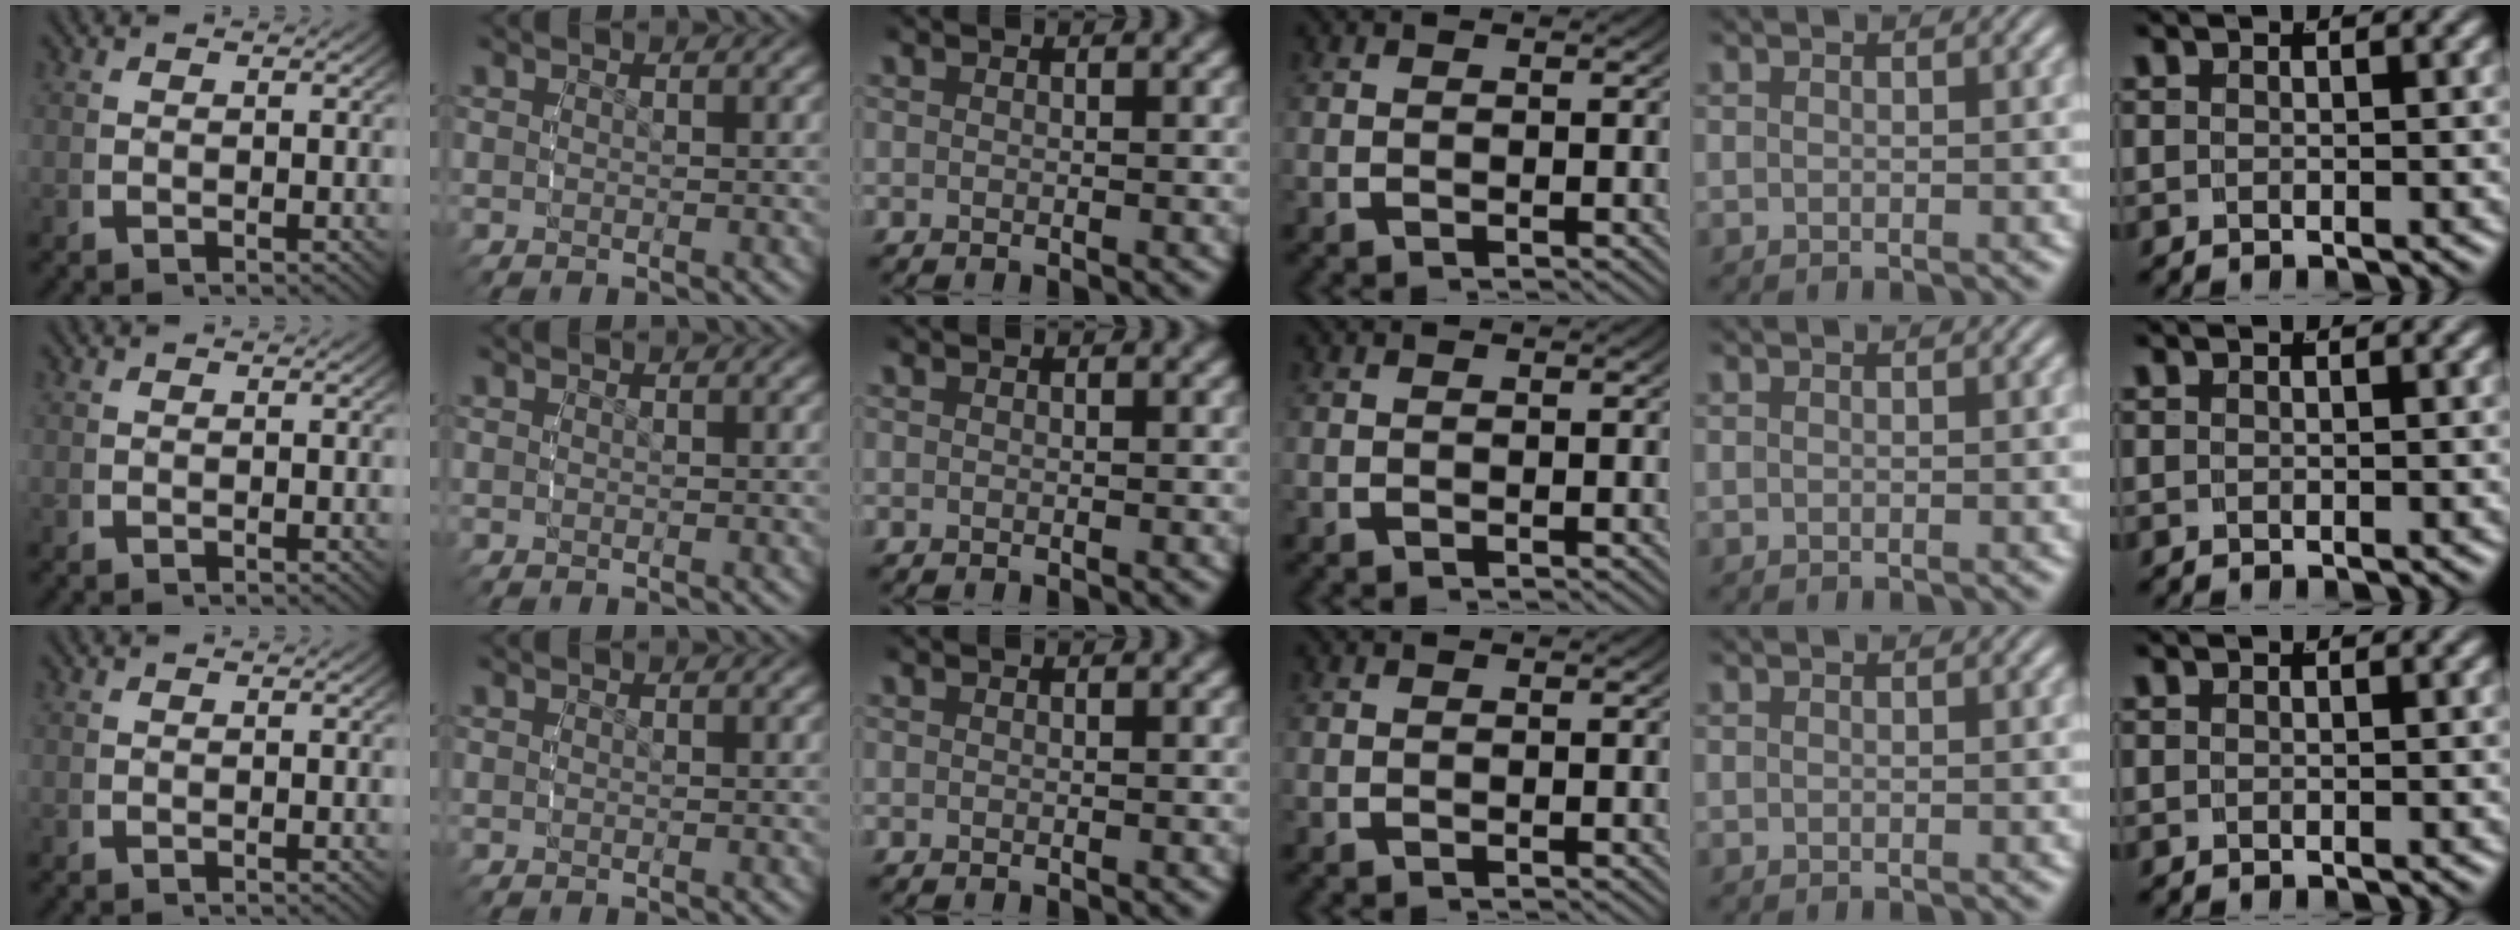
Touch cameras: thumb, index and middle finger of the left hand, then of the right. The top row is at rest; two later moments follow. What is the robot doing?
{"motion": "reach", "object": "markers"}